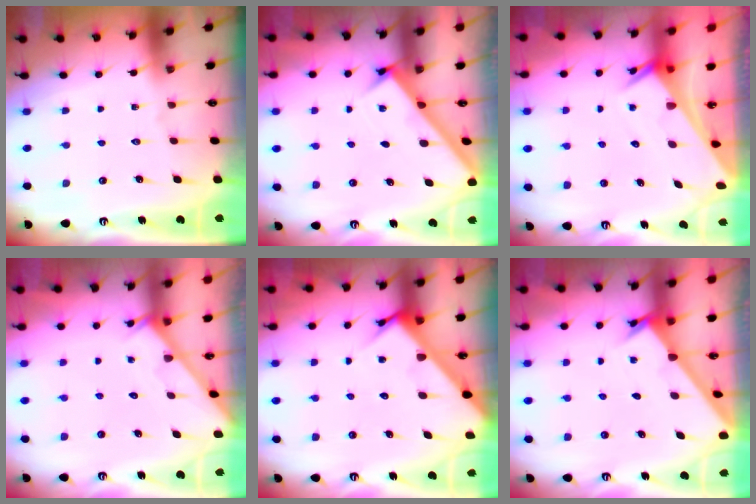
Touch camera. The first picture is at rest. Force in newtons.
{"total": 2.7, "press": 2.7, "slide": 0.3}
{"total": 2.6, "press": 2.6, "slide": 0.1}
{"total": 2.0, "press": 2.0, "slide": 0.1}
{"total": 3.9, "press": 3.9, "slide": 0.4}
{"total": 2.2, "press": 2.2, "slide": 0.1}